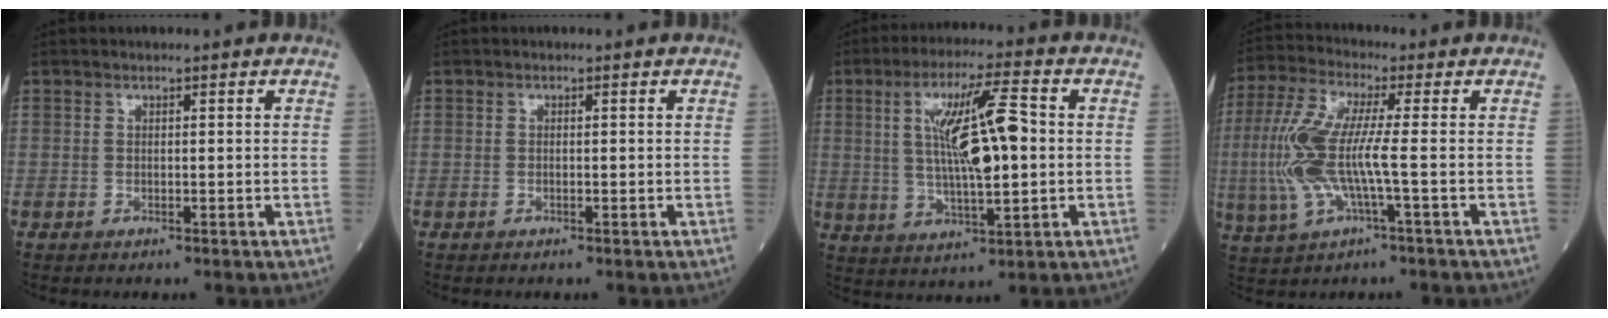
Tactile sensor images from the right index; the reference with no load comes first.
{"total": 0.0}
{"total": 12.6, "force": [1.4, 2.2, 12.3], "torque": [-0.227, 0.009, 0.027]}
{"total": 11.1, "force": [-1.2, 1.6, 10.9], "torque": [-0.258, 0.002, -0.028]}